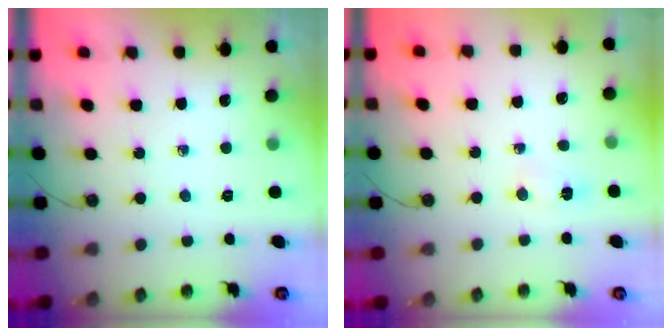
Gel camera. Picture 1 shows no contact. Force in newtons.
{"total": 2.7, "press": 2.6, "slide": 0.3}